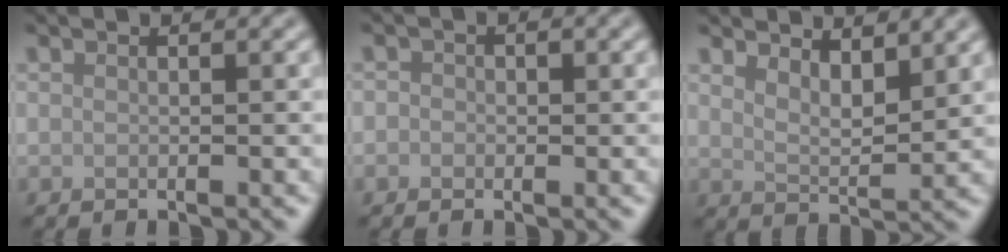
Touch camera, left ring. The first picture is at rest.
{"total": 1.2, "force": [0.1, 1.1, 0.5], "torque": [0.002, -0.002, -0.007]}
{"total": 3.5, "force": [2.6, 1.1, 2.1], "torque": [-0.039, -0.008, 0.043]}